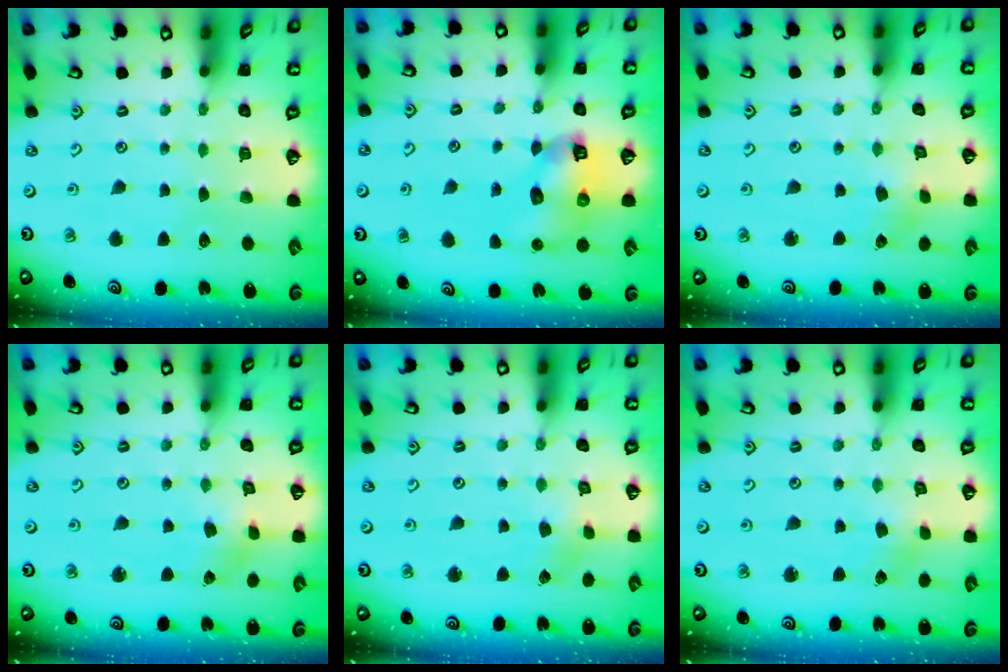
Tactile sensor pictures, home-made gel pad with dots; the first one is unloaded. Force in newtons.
{"total": 8.2, "press": 8.1, "slide": 1.0}
{"total": 1.5, "press": 1.5, "slide": 0.1}
{"total": 2.5, "press": 2.4, "slide": 0.5}
{"total": 2.6, "press": 2.6, "slide": 0.3}
{"total": 1.4, "press": 1.4, "slide": 0.2}